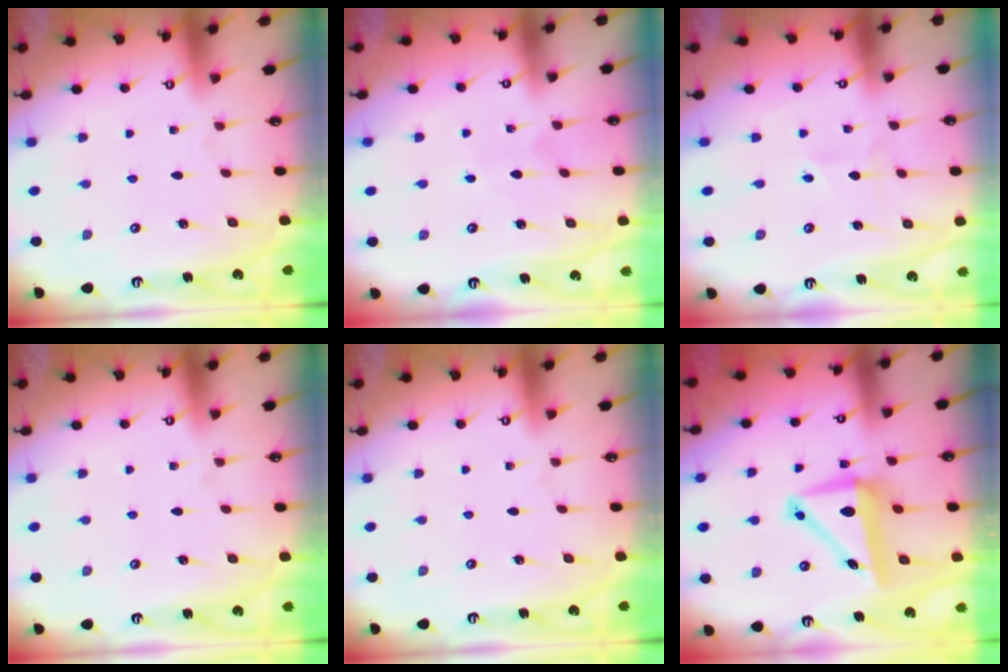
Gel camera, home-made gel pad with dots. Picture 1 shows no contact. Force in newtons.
{"total": 3.5, "press": 3.4, "slide": 0.3}
{"total": 1.6, "press": 1.3, "slide": 0.9}
{"total": 0.0}
{"total": 0.0}
{"total": 8.3, "press": 8.1, "slide": 1.9}